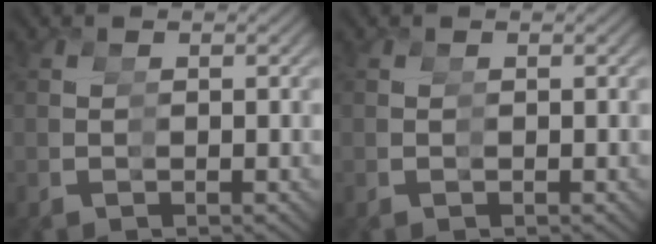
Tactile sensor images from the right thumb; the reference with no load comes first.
{"total": 0.0}